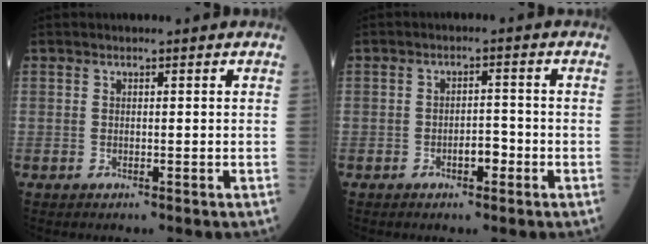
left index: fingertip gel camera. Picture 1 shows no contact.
{"total": 2.6, "force": [-1.5, 1.0, 1.8], "torque": [-0.021, 0.003, -0.027]}